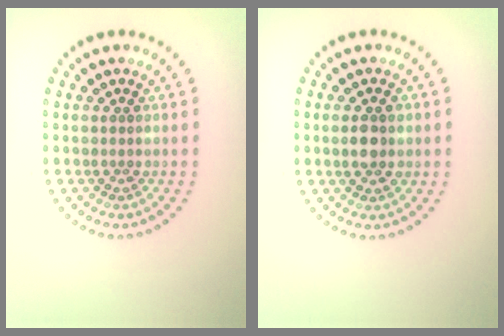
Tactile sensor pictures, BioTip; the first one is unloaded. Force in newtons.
{"total": 2.5, "press": 2.5, "slide": 0.3}